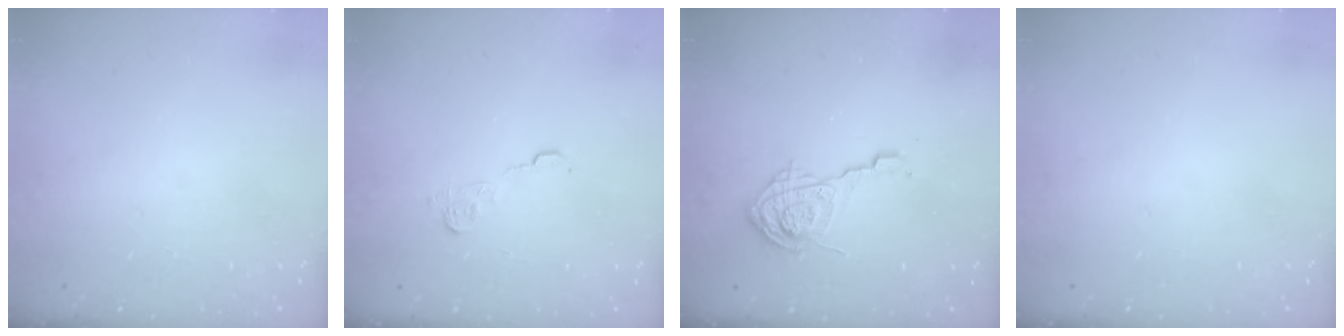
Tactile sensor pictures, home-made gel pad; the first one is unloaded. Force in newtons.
{"total": 6.8, "press": 6.8, "slide": 0.5}
{"total": 10.3, "press": 10.3, "slide": 0.4}
{"total": 0.0}